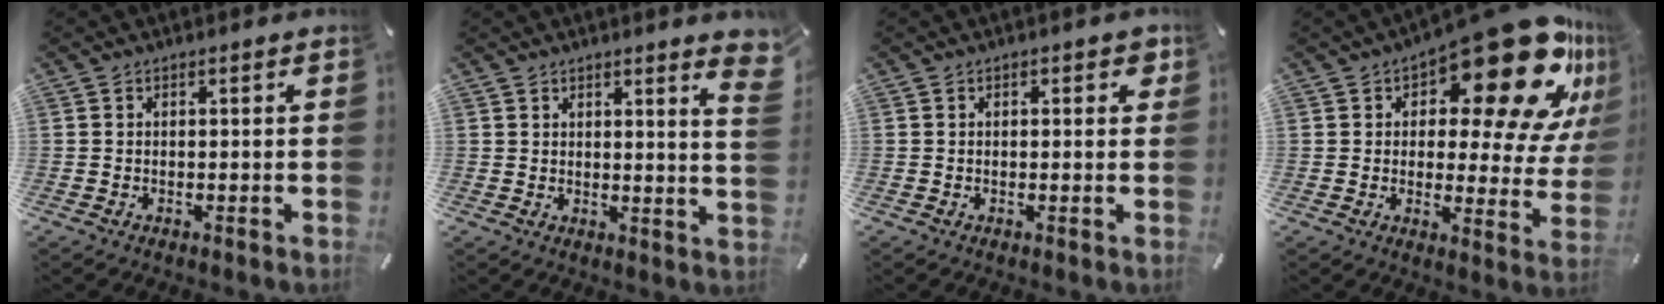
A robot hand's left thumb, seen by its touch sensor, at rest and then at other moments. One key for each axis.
{"total": 4.6, "fx": 3.4, "fy": 0.6, "fz": 3.1, "tx": -0.046, "ty": -0.017, "tz": 0.056}
{"total": 1.7, "fx": 0.4, "fy": 1.0, "fz": 1.4, "tx": -0.012, "ty": 0.000, "tz": 0.002}
{"total": 24.0, "fx": 14.1, "fy": 9.7, "fz": 16.9, "tx": -0.215, "ty": -0.104, "tz": 0.228}